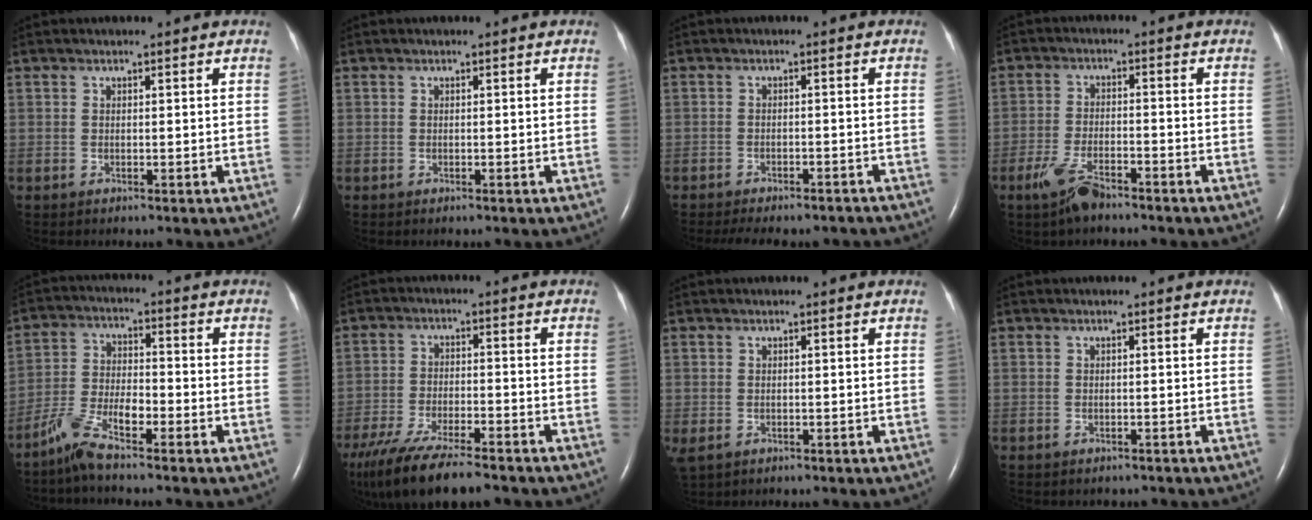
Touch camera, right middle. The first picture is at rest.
{"total": 0.0}
{"total": 11.8, "force": [-10.4, 3.4, 4.5], "torque": [-0.076, -0.003, -0.123]}
{"total": 5.7, "force": [-4.2, 1.4, 3.6], "torque": [-0.086, -0.007, -0.077]}
{"total": 6.8, "force": [-5.1, 1.1, 4.4], "torque": [-0.099, -0.006, -0.104]}
{"total": 16.7, "force": [-13.3, 3.6, 9.4], "torque": [-0.194, -0.034, -0.218]}
{"total": 2.0, "force": [-0.6, 1.4, 1.2], "torque": [-0.032, -0.006, 0.001]}
{"total": 1.5, "force": [-1.3, 0.7, 0.2], "torque": [-0.009, 0.000, -0.015]}